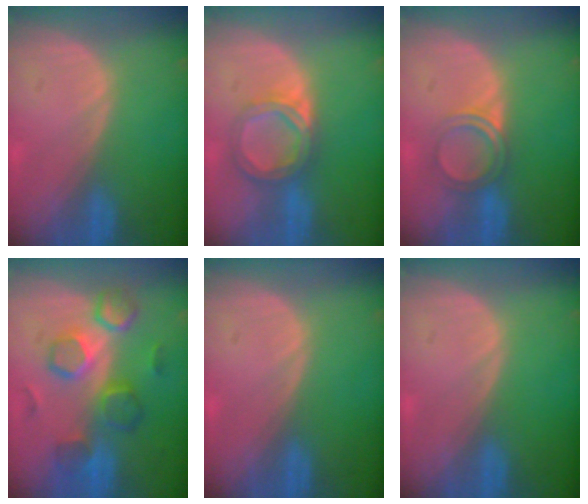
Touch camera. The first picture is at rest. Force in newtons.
{"total": 5.6, "press": 5.3, "slide": 2.0}
{"total": 3.8, "press": 3.6, "slide": 1.3}
{"total": 8.6, "press": 8.5, "slide": 1.5}
{"total": 0.0}
{"total": 0.0}